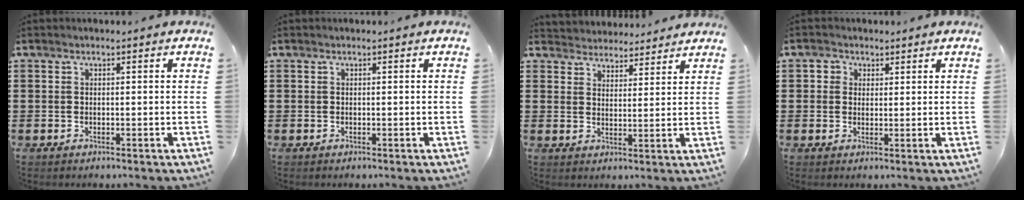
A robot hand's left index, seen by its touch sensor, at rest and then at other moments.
{"total": 0.0}
{"total": 3.7, "force": [3.5, 0.7, -0.7], "torque": [-0.003, -0.020, 0.064]}
{"total": 2.3, "force": [1.2, 1.9, 0.1], "torque": [-0.005, 0.005, 0.021]}